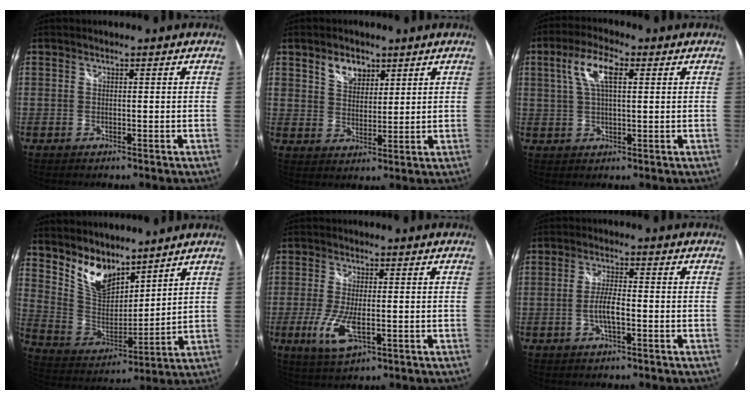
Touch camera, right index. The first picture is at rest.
{"total": 5.5, "force": [3.2, 3.7, 2.6], "torque": [-0.036, 0.011, 0.059]}
{"total": 7.4, "force": [2.3, 2.8, 6.4], "torque": [-0.127, 0.017, 0.043]}
{"total": 11.6, "force": [8.7, 5.3, 5.4], "torque": [-0.106, 0.003, 0.177]}
{"total": 8.1, "force": [-2.6, 2.7, 7.2], "torque": [-0.155, -0.018, -0.046]}
{"total": 5.0, "force": [-1.7, 1.1, 4.6], "torque": [-0.094, 0.004, -0.030]}